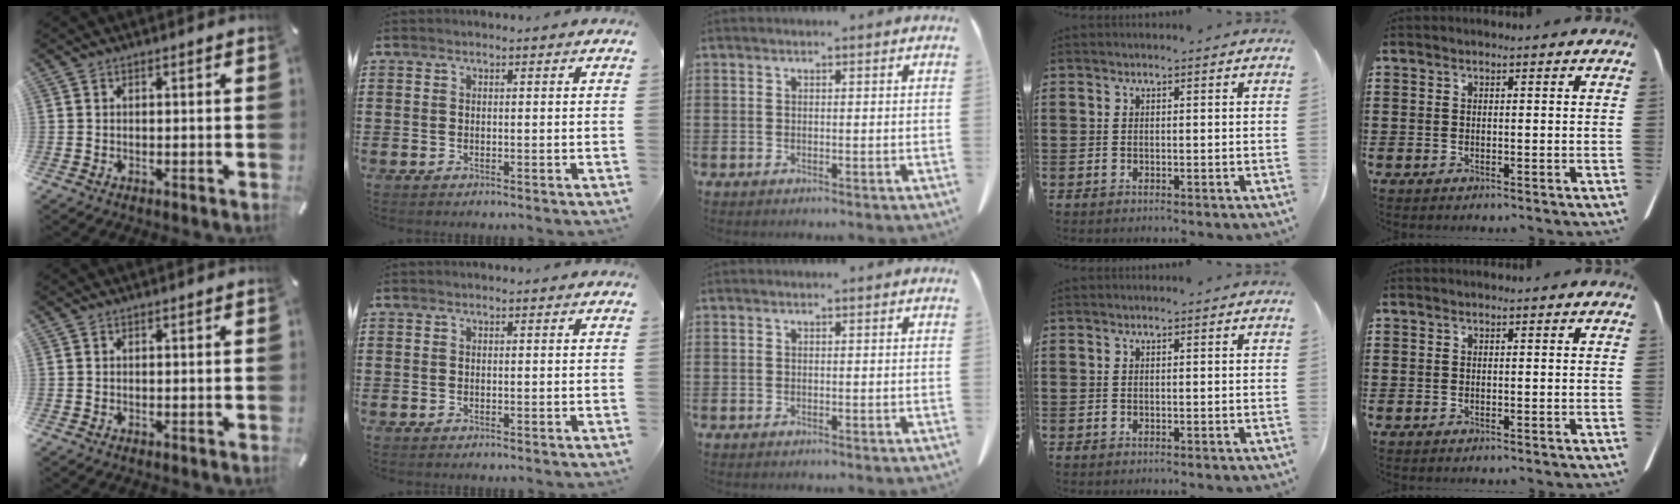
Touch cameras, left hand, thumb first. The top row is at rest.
{}